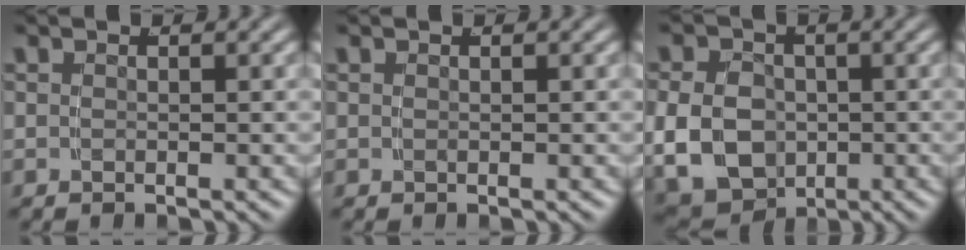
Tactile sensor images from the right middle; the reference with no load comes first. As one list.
[{"total": 0.0}, {"total": 10.0, "force": [-1.6, 8.8, 4.5], "torque": [-0.107, -0.044, -0.016]}]